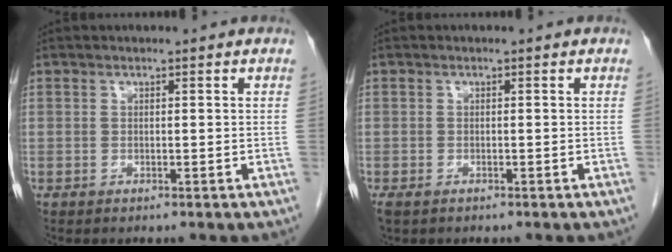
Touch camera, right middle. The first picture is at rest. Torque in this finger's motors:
{"motor_torque": [1.16, -0.97, 0.02, 0.01]}